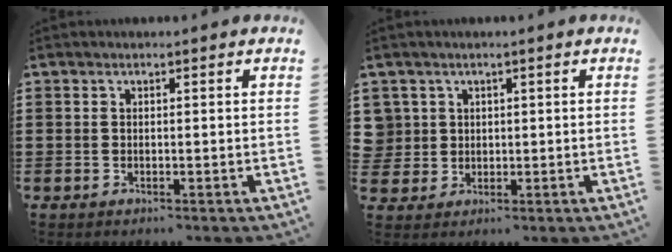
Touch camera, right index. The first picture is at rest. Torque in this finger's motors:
{"motor_torque": [-0.06, 1.05, 0.02, -0.07]}